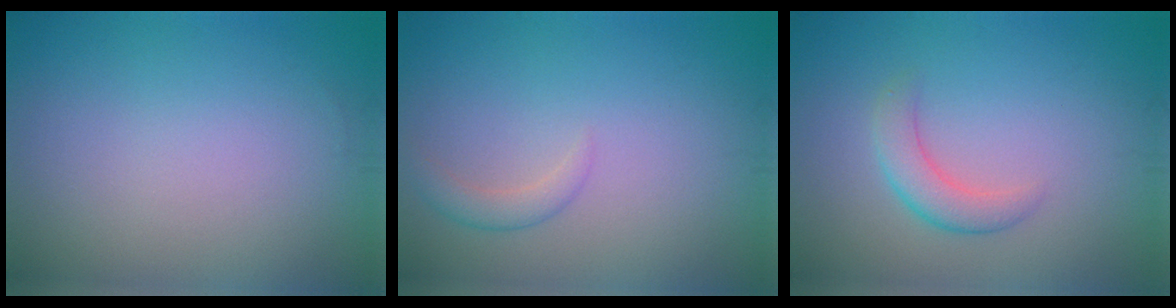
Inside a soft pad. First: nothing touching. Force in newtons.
{"total": 1.6, "press": 1.6, "slide": 0.0}
{"total": 2.6, "press": 2.6, "slide": 0.1}